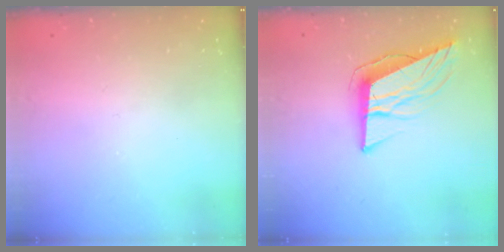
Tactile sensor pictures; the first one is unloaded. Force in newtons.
{"total": 11.4, "press": 10.8, "slide": 3.6}